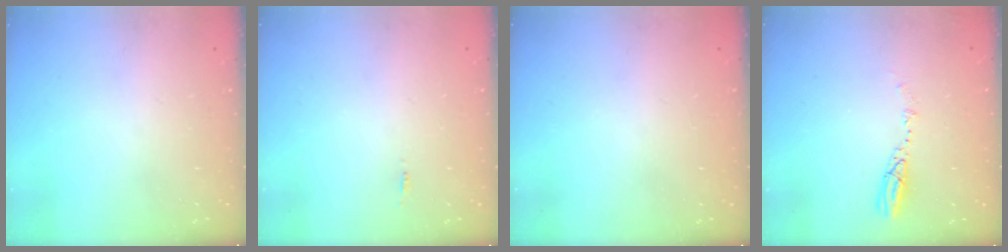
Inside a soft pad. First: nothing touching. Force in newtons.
{"total": 8.5, "press": 2.2, "slide": 8.2}
{"total": 0.0}
{"total": 5.5, "press": 5.4, "slide": 0.5}